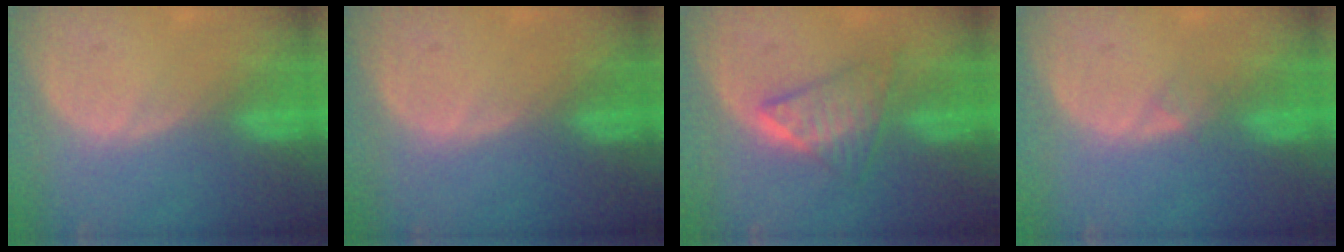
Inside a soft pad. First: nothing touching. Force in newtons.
{"total": 0.0}
{"total": 5.9, "press": 5.8, "slide": 0.8}
{"total": 1.1, "press": 1.0, "slide": 0.1}